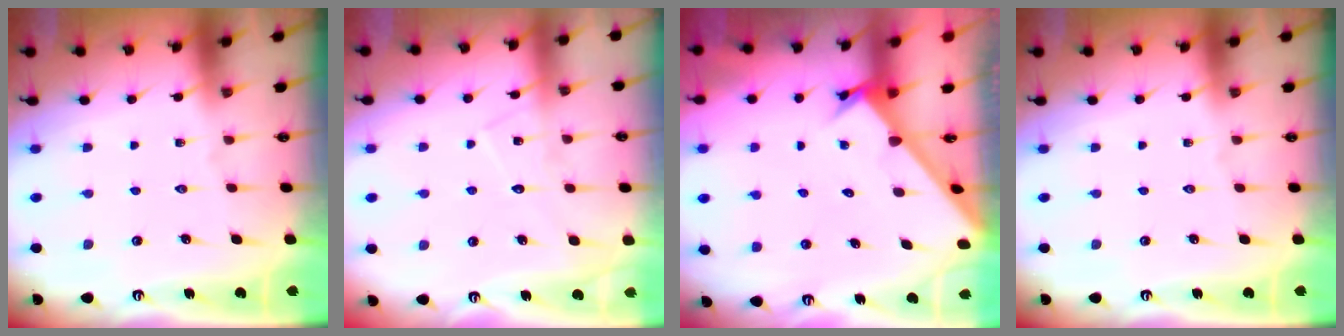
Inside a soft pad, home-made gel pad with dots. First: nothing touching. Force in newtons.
{"total": 8.1, "press": 8.1, "slide": 0.5}
{"total": 2.2, "press": 2.2, "slide": 0.1}
{"total": 0.0}